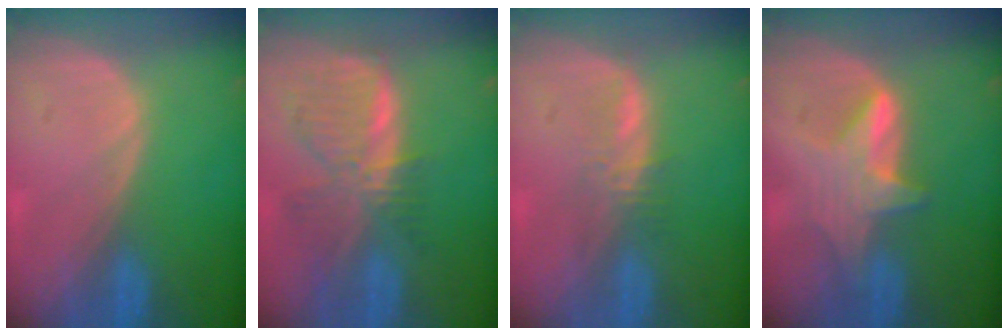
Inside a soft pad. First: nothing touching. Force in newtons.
{"total": 8.4, "press": 7.4, "slide": 4.1}
{"total": 2.9, "press": 2.9, "slide": 0.2}
{"total": 5.6, "press": 5.6, "slide": 0.4}